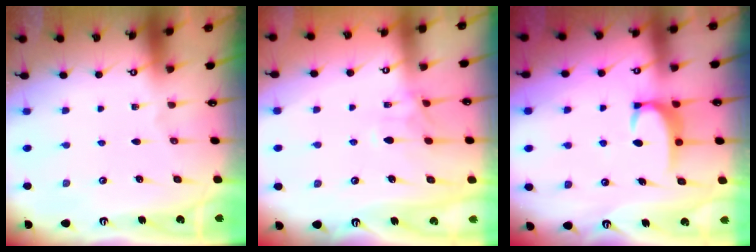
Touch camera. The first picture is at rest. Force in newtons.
{"total": 1.1, "press": 0.3, "slide": 1.1}
{"total": 3.5, "press": 3.5, "slide": 0.4}